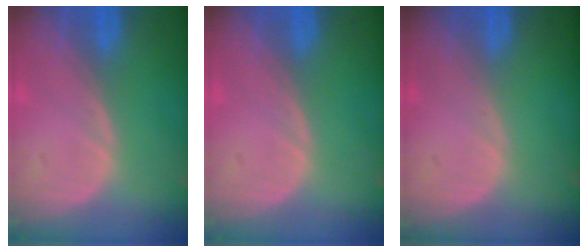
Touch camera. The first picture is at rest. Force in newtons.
{"total": 0.0}
{"total": 0.0}